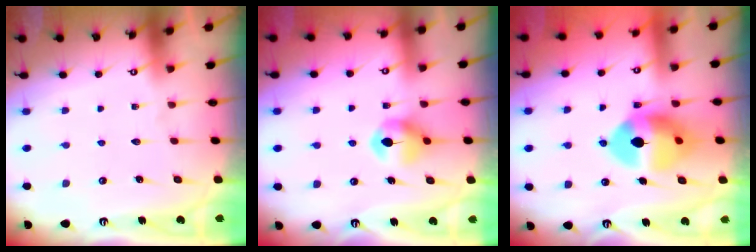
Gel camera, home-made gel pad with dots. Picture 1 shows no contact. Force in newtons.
{"total": 7.4, "press": 7.4, "slide": 0.6}
{"total": 12.0, "press": 11.8, "slide": 1.9}